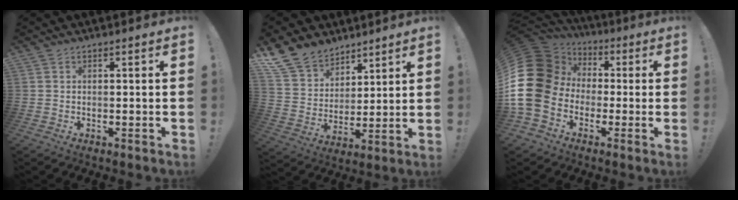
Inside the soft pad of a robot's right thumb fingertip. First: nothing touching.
{"total": 13.4, "force": [10.2, 8.2, 3.1], "torque": [-0.067, -0.075, 0.198]}
{"total": 21.1, "force": [-0.2, 16.7, 12.8], "torque": [-0.263, 0.013, 0.025]}